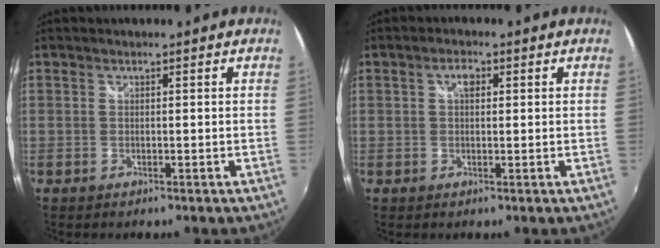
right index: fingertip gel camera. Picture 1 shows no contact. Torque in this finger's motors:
{"motor_torque": [0.25, 0.05, 0.22, 0.04]}